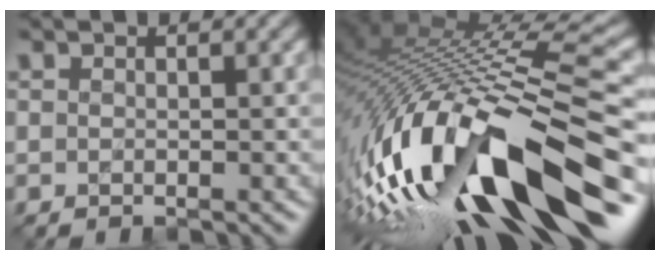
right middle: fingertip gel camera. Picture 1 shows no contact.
{"total": 17.0, "force": [-5.6, 5.5, 15.0], "torque": [-0.285, 0.008, -0.095]}